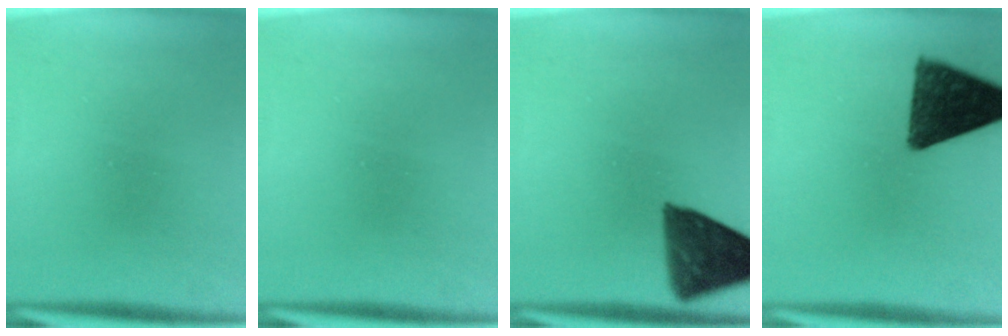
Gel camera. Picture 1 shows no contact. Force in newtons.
{"total": 0.0}
{"total": 9.4}
{"total": 13.3}